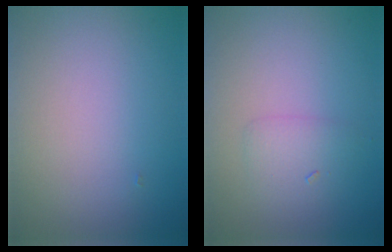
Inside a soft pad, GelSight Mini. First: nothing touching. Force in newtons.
{"total": 1.7, "press": 1.7, "slide": 0.1}